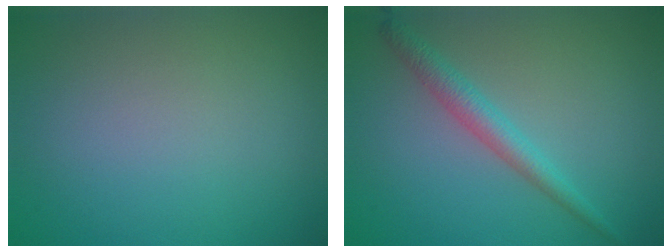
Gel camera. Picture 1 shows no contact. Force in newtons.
{"total": 2.4, "press": 2.4, "slide": 0.1}